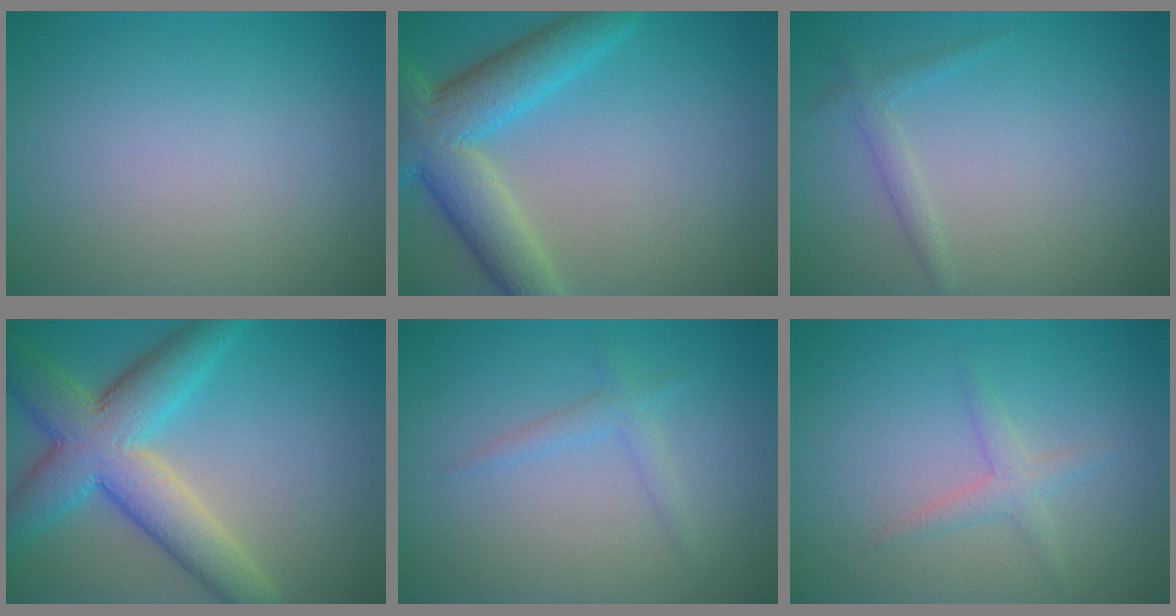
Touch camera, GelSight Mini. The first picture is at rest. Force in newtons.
{"total": 7.5, "press": 7.5, "slide": 0.5}
{"total": 1.4, "press": 1.4, "slide": 0.0}
{"total": 8.4, "press": 8.4, "slide": 0.4}
{"total": 1.4, "press": 1.4, "slide": 0.0}
{"total": 1.6, "press": 1.6, "slide": 0.1}